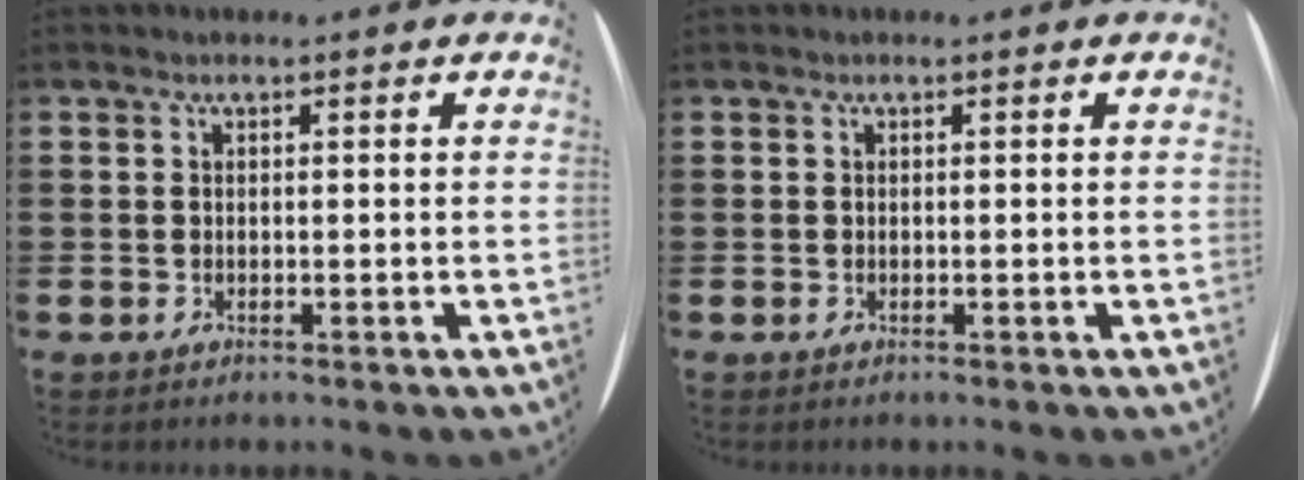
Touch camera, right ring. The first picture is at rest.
{"total": 0.0}